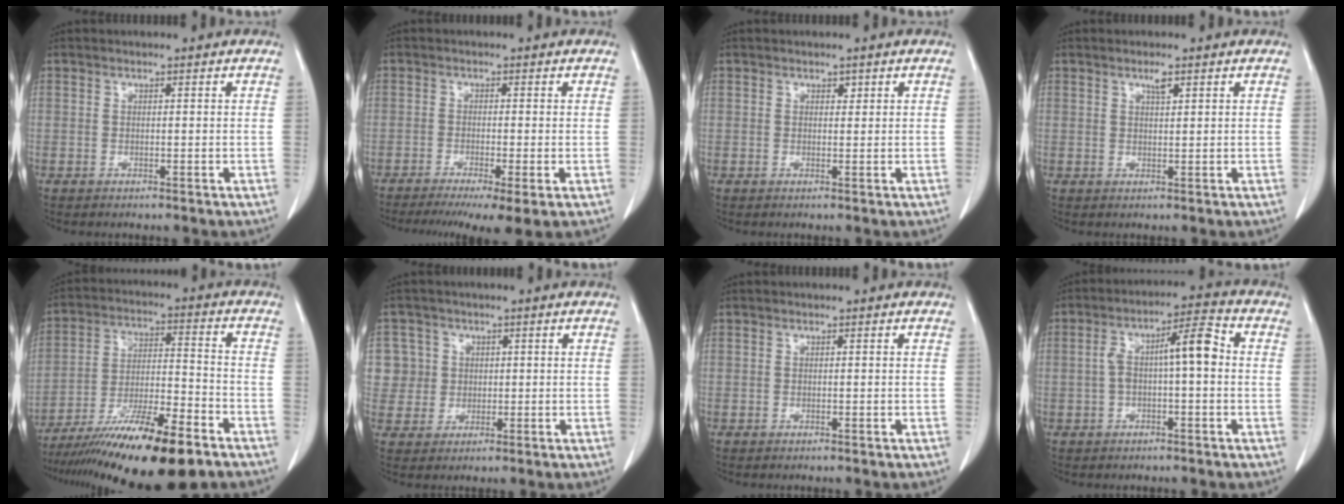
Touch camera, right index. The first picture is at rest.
{"total": 8.6, "force": [-5.8, 0.8, 6.3], "torque": [-0.091, -0.016, -0.092]}
{"total": 0.8, "force": [0.5, 0.5, 0.4], "torque": [-0.003, -0.003, 0.006]}
{"total": 1.6, "force": [1.0, 0.2, 1.2], "torque": [-0.024, -0.001, 0.019]}
{"total": 18.9, "force": [-13.5, 2.1, 13.0], "torque": [-0.208, -0.026, -0.231]}
{"total": 5.9, "force": [1.6, 5.7, 0.2], "torque": [0.004, 0.016, 0.038]}
{"total": 0.0}
{"total": 7.8, "force": [0.3, 1.7, 7.6], "torque": [-0.137, 0.036, 0.005]}